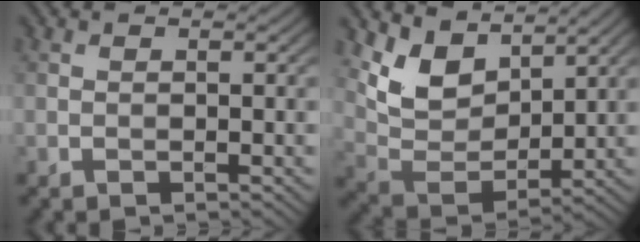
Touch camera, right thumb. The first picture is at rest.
{"total": 8.6, "force": [5.4, 4.7, 4.7], "torque": [-0.110, -0.008, 0.103]}